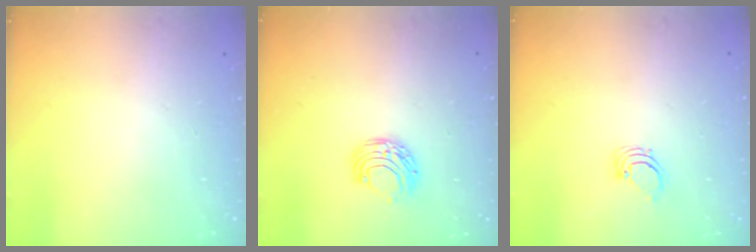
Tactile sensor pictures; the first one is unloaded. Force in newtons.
{"total": 6.8, "press": 6.7, "slide": 0.6}
{"total": 1.9, "press": 1.9, "slide": 0.1}